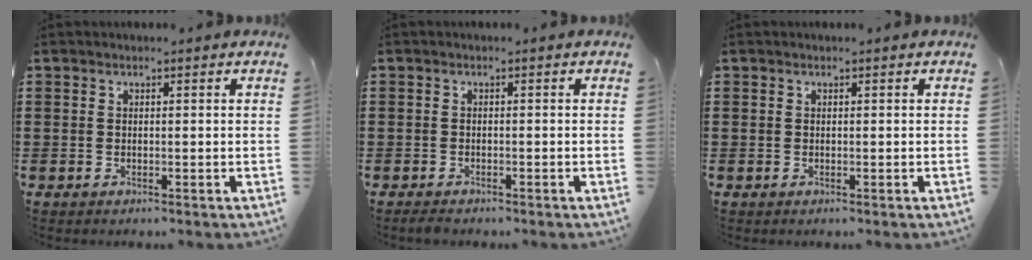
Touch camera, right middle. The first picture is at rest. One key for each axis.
{"total": 0.8, "fx": -0.8, "fy": 0.2, "fz": 0.2, "tx": -0.007, "ty": -0.003, "tz": -0.016}
{"total": 0.0}